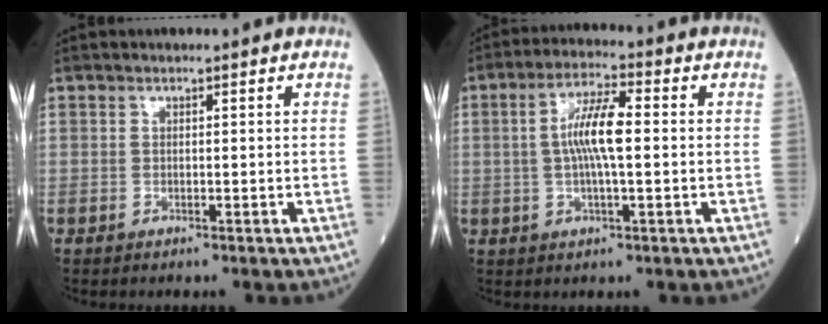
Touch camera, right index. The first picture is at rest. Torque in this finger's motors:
{"motor_torque": [0.88, 0.56, 0.66, 0.19]}